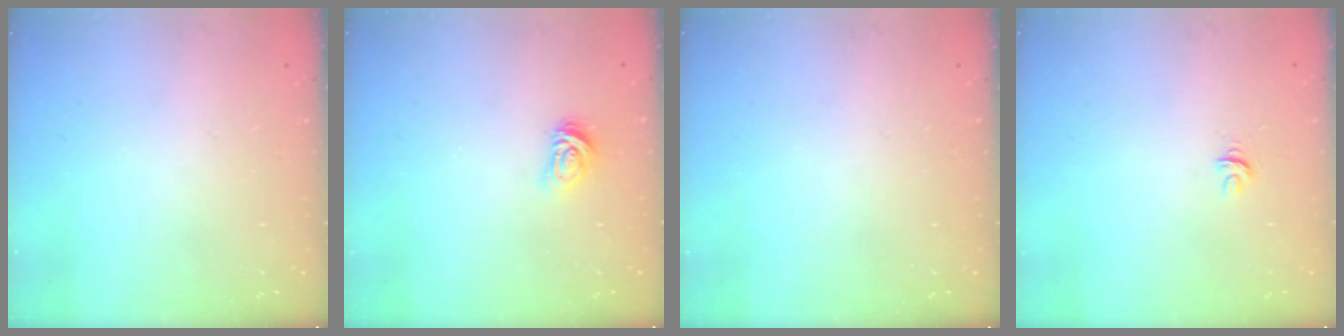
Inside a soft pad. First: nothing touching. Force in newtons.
{"total": 4.1, "press": 4.1, "slide": 0.6}
{"total": 0.0}
{"total": 4.0, "press": 3.9, "slide": 0.4}